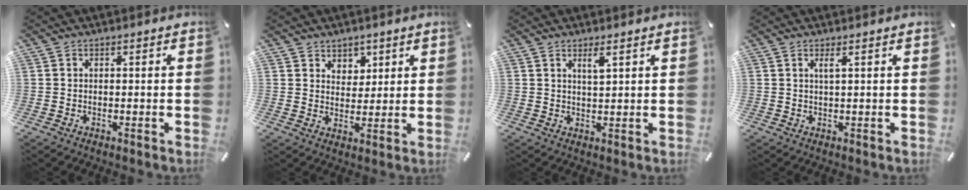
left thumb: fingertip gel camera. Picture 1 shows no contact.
{"total": 4.6, "force": [2.9, 3.6, 0.1], "torque": [0.007, -0.013, 0.048]}
{"total": 2.7, "force": [1.7, 0.4, 2.1], "torque": [-0.036, -0.002, 0.028]}
{"total": 1.8, "force": [0.7, 0.1, 1.6], "torque": [-0.034, 0.000, 0.011]}